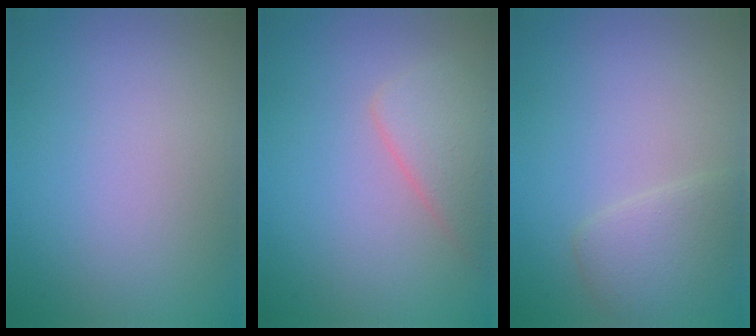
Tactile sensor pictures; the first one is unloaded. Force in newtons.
{"total": 3.2, "press": 3.2, "slide": 0.1}
{"total": 2.7, "press": 2.7, "slide": 0.1}